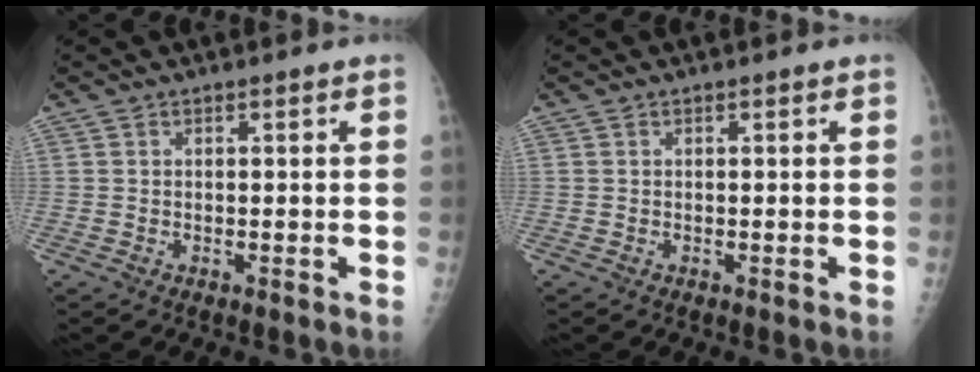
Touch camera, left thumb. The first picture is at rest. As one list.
[{"total": 0.0}]